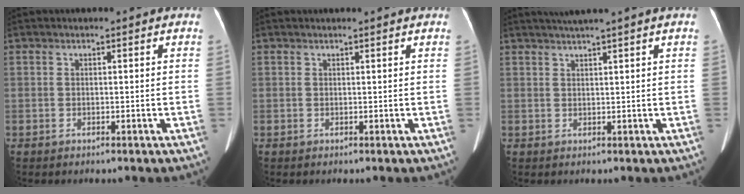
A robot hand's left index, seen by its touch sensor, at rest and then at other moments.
{"total": 2.4, "force": [2.3, -0.2, 0.8], "torque": [-0.011, 0.014, 0.028]}
{"total": 4.0, "force": [3.2, -1.2, 2.2], "torque": [-0.032, 0.015, 0.057]}